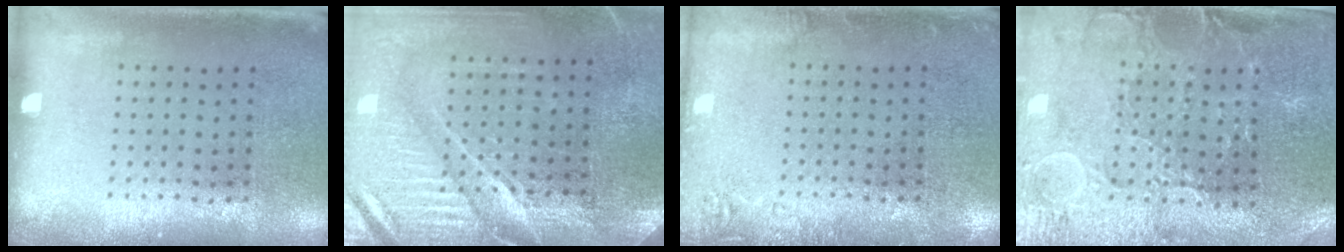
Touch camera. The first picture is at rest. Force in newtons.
{"total": 4.0, "press": 3.8, "slide": 1.5}
{"total": 1.8, "press": 1.7, "slide": 0.4}
{"total": 1.6, "press": 1.5, "slide": 0.5}